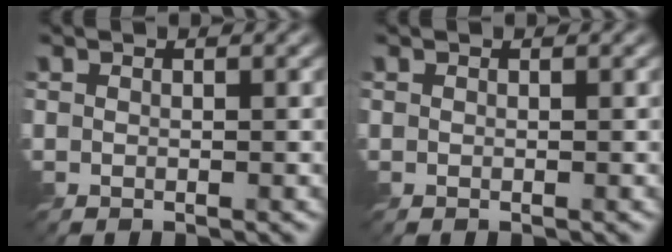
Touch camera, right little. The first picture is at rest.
{"total": 0.0}